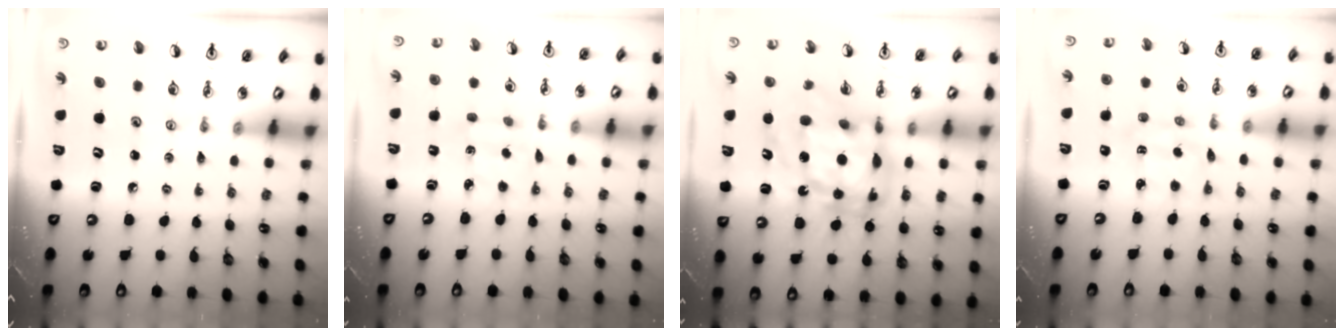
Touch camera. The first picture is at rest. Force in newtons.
{"total": 1.7, "press": 1.5, "slide": 0.8}
{"total": 19.0, "press": 18.9, "slide": 1.8}
{"total": 2.3, "press": 2.3, "slide": 0.4}